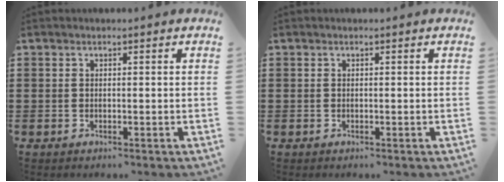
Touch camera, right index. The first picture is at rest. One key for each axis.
{"total": 0.0}